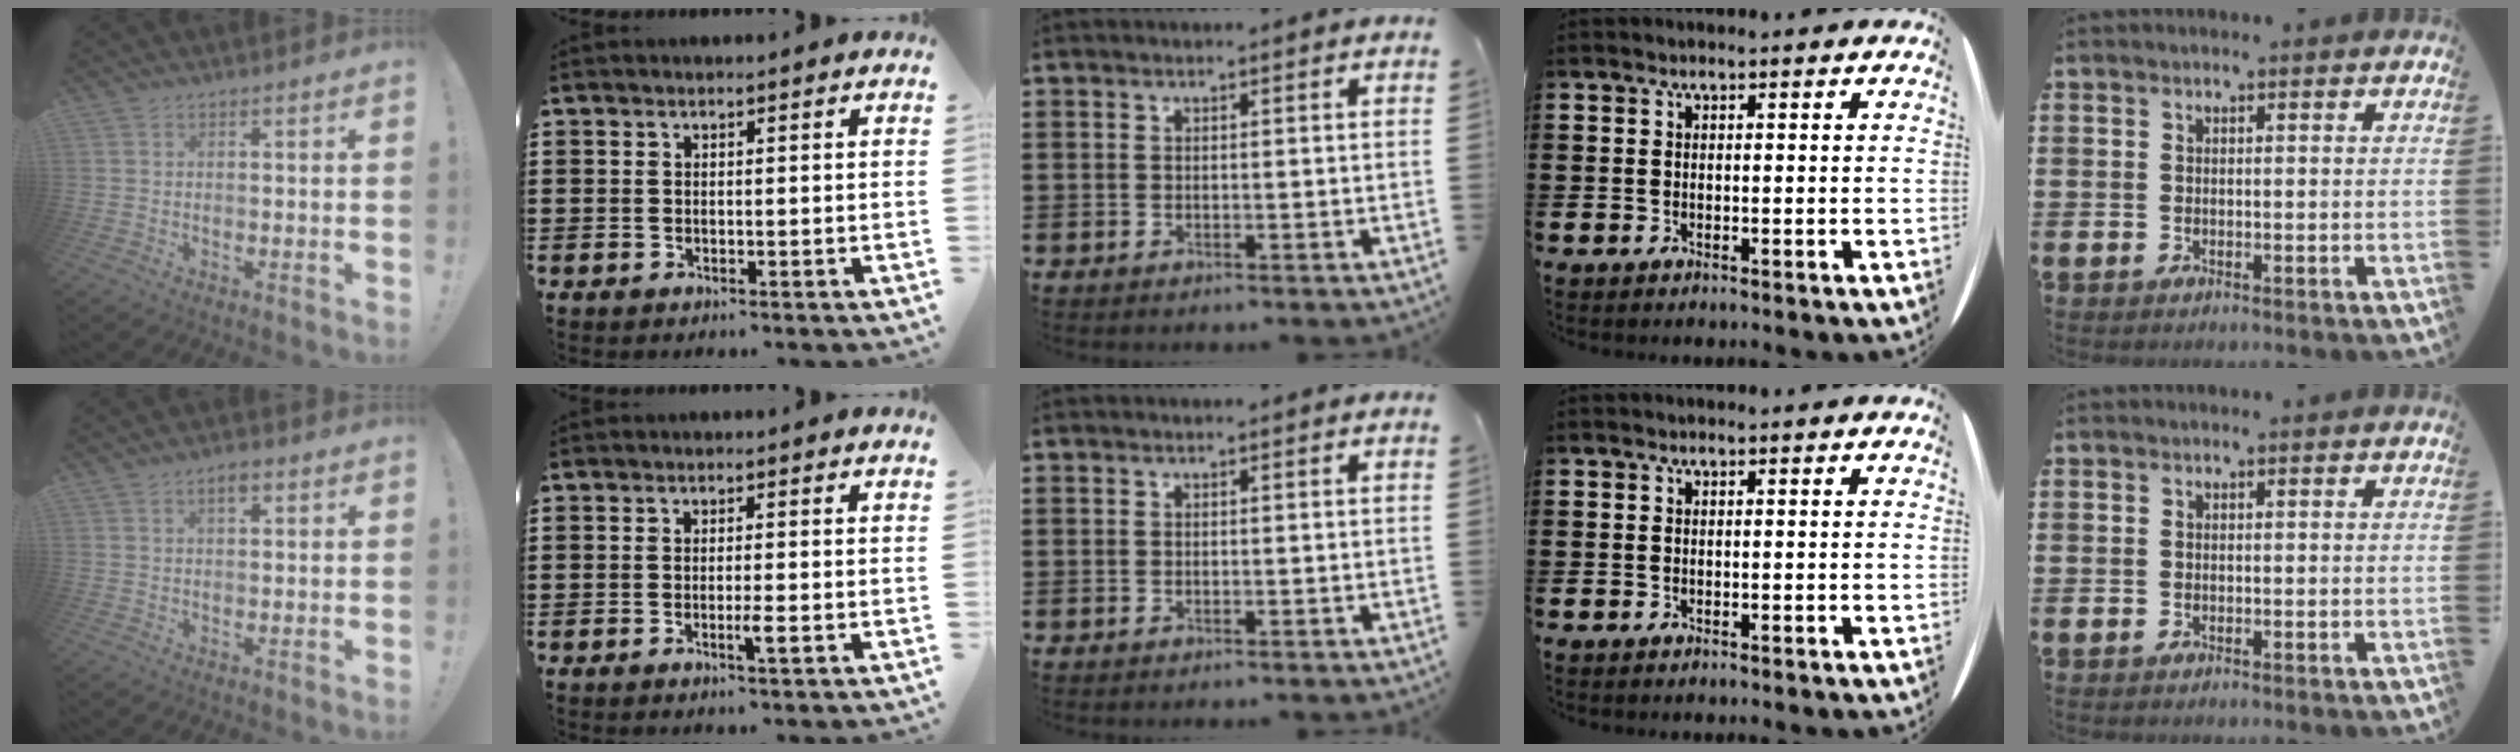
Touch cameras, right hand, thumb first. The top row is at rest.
{"thumb": {"total": 2.6, "force": [1.4, 1.1, 2.0], "torque": [-0.023, -0.002, 0.019]}, "index": {"total": 2.3, "force": [-1.0, 0.0, 2.1], "torque": [-0.042, -0.007, -0.020]}}